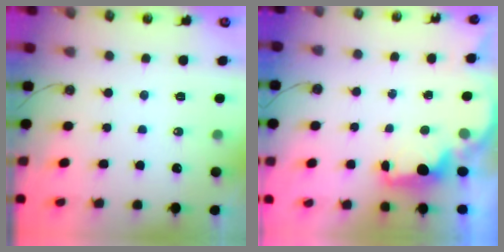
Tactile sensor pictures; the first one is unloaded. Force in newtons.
{"total": 2.4, "press": 2.3, "slide": 0.8}